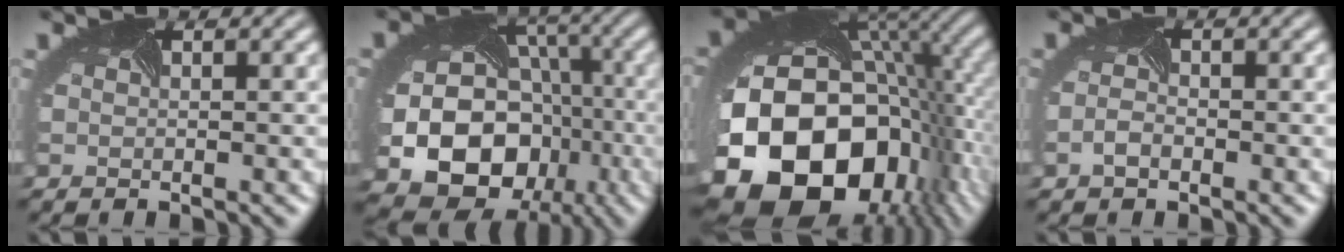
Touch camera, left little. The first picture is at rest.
{"total": 18.0, "force": [-4.9, 14.9, 8.8], "torque": [-0.177, -0.049, -0.076]}
{"total": 19.9, "force": [-5.0, 14.4, 12.8], "torque": [-0.274, -0.076, -0.061]}
{"total": 1.2, "force": [-0.8, 0.5, 0.6], "torque": [-0.019, -0.002, -0.018]}